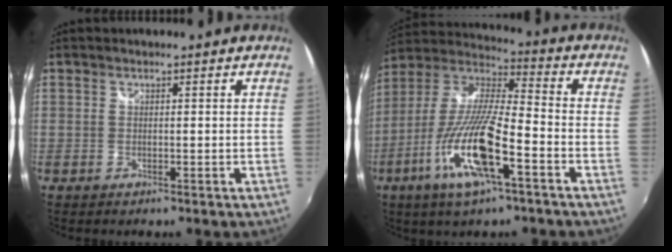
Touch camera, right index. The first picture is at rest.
{"total": 18.7, "force": [-8.2, 3.7, 16.4], "torque": [-0.329, -0.029, -0.162]}